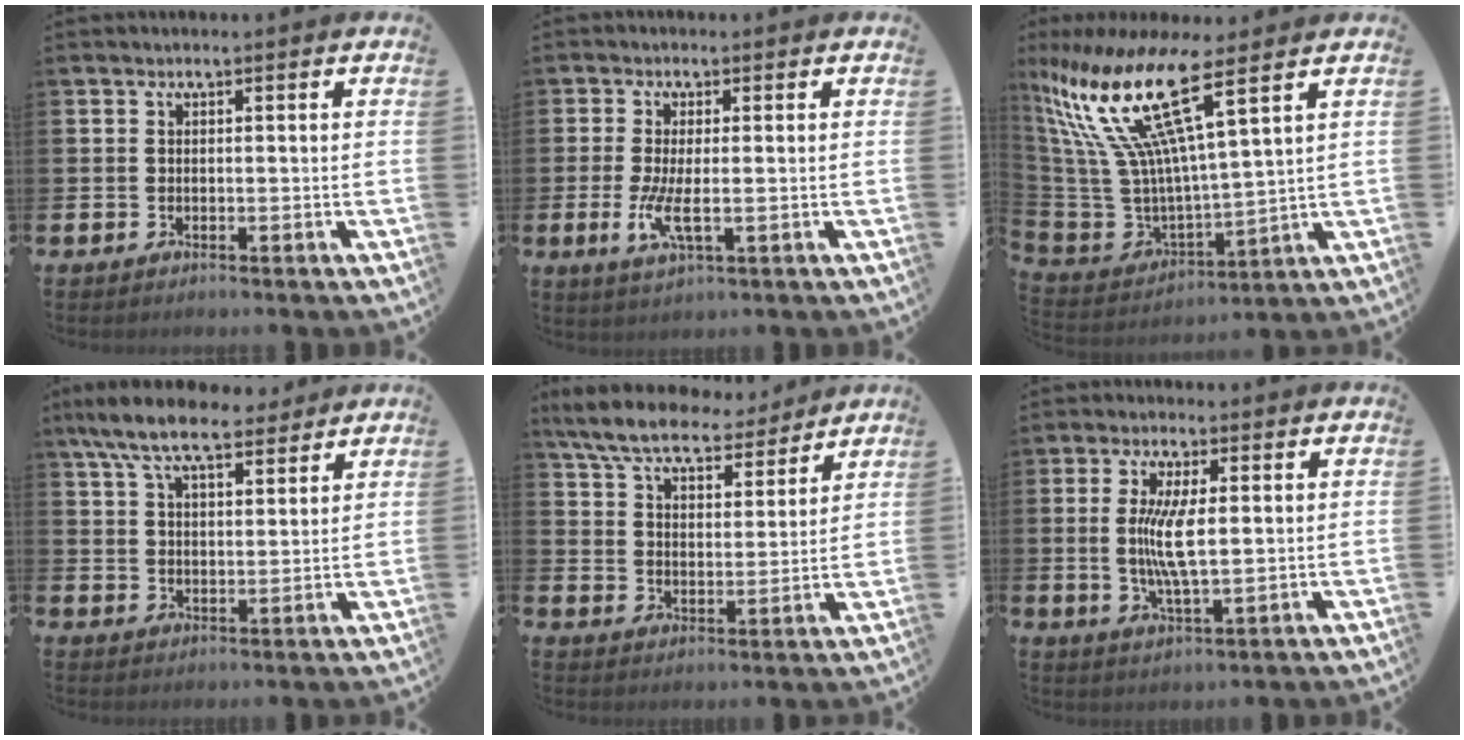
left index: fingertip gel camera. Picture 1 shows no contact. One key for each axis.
{"total": 4.2, "fx": -0.5, "fy": 1.0, "fz": 4.0, "tx": -0.076, "ty": -0.004, "tz": -0.011}
{"total": 15.0, "fx": 9.4, "fy": 3.2, "fz": 11.1, "tx": -0.268, "ty": -0.055, "tz": 0.153}
{"total": 8.8, "fx": 7.7, "fy": 2.5, "fz": 3.5, "tx": -0.084, "ty": -0.028, "tz": 0.140}
{"total": 7.9, "fx": 7.2, "fy": 1.8, "fz": 2.5, "tx": -0.086, "ty": -0.040, "tz": 0.129}
{"total": 6.6, "fx": 1.1, "fy": 2.1, "fz": 6.2, "tx": -0.108, "ty": 0.000, "tz": 0.016}